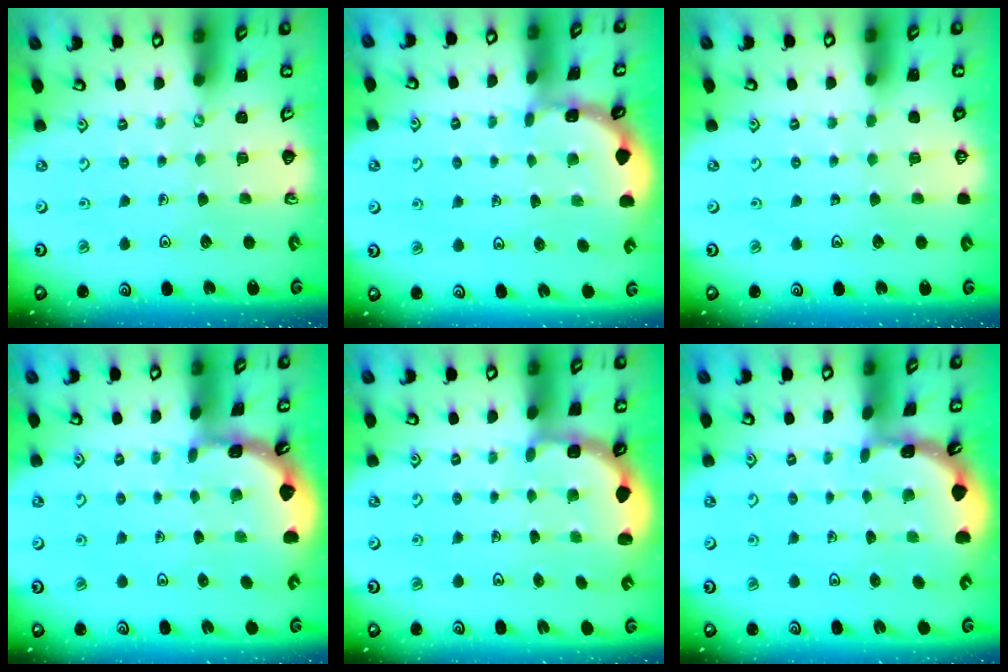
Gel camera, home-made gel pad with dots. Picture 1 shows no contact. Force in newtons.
{"total": 1.3, "press": 1.3, "slide": 0.1}
{"total": 0.0}
{"total": 1.8, "press": 1.8, "slide": 0.1}
{"total": 2.8, "press": 2.4, "slide": 1.4}
{"total": 1.6, "press": 1.6, "slide": 0.1}